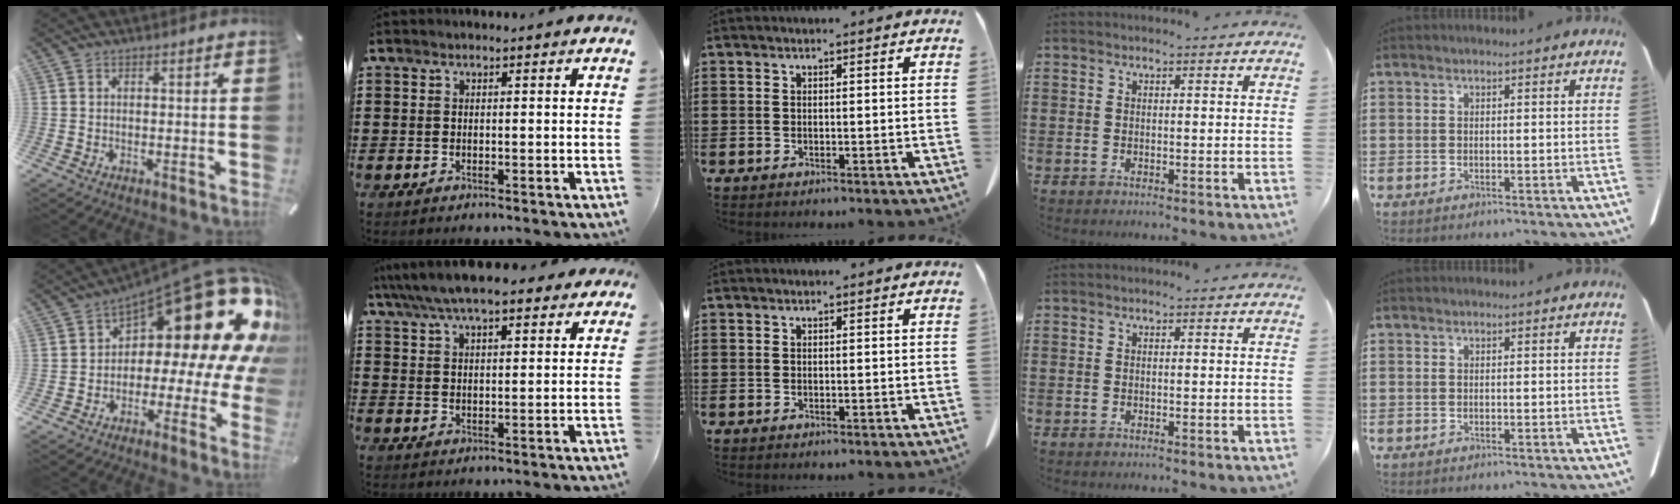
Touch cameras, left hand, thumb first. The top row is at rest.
{"thumb": {"total": 25.4, "force": [10.9, 11.3, 20.0], "torque": [-0.276, -0.096, 0.194]}, "index": {"total": 6.7, "force": [5.7, 1.5, 3.1], "torque": [-0.079, -0.010, 0.103]}}